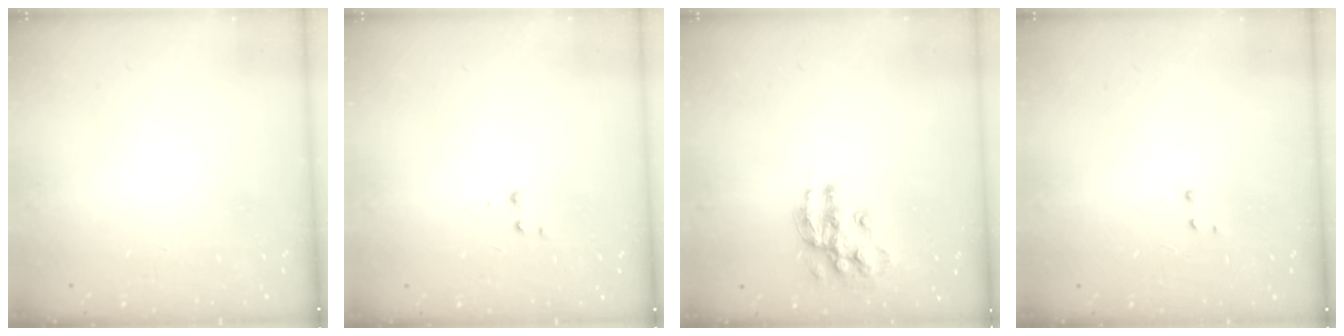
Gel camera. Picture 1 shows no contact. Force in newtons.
{"total": 2.6, "press": 2.5, "slide": 0.6}
{"total": 13.3, "press": 13.3, "slide": 0.7}
{"total": 2.8, "press": 2.7, "slide": 0.5}